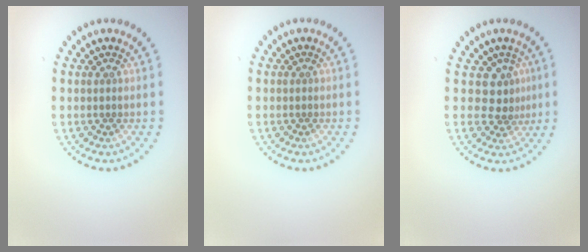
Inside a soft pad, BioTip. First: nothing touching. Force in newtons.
{"total": 0.0}
{"total": 2.6, "press": 1.9, "slide": 1.8}